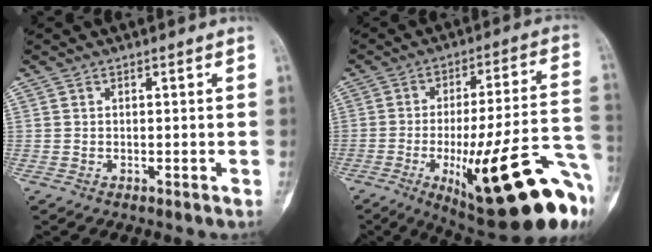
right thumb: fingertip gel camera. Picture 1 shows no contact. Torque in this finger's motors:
{"motor_torque": [0.55, 0.64, 2.08, -0.69, 0.28]}